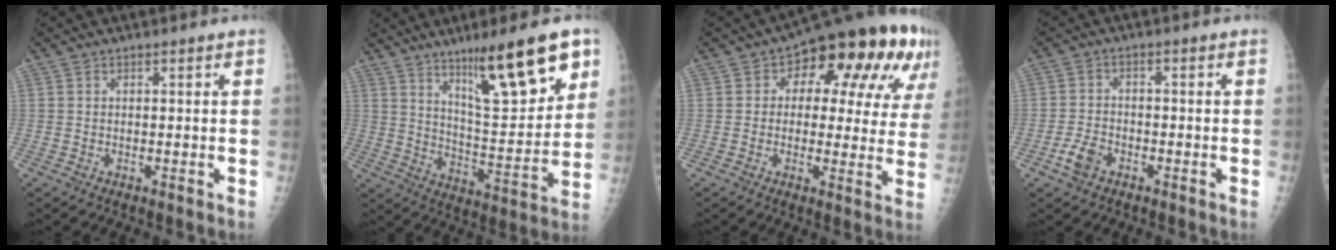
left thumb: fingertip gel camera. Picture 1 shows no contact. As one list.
[{"total": 19.3, "force": [11.0, 4.4, 15.3], "torque": [-0.201, -0.051, 0.183]}, {"total": 19.1, "force": [7.4, 9.9, 14.6], "torque": [-0.136, 0.012, 0.087]}, {"total": 4.4, "force": [-2.5, 2.7, 2.4], "torque": [-0.047, 0.015, -0.047]}]